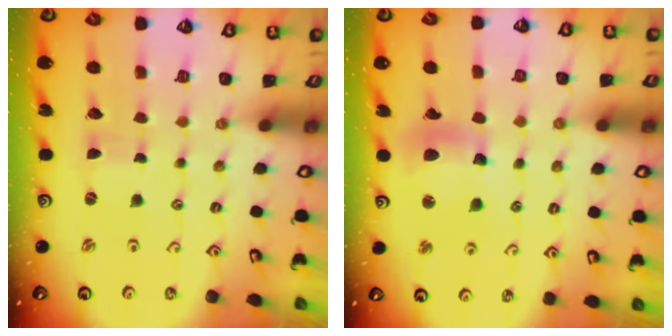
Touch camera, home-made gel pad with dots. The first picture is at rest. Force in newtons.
{"total": 11.8, "press": 11.5, "slide": 2.5}